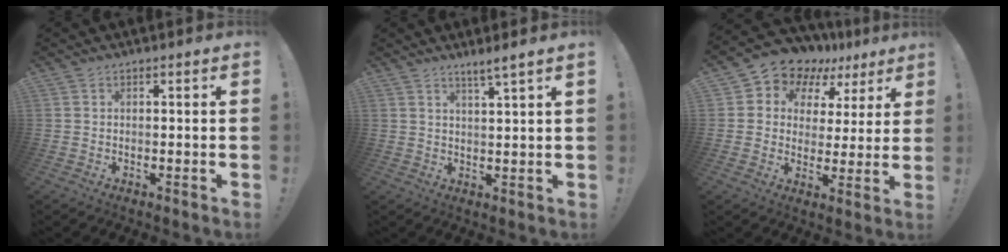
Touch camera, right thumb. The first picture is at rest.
{"total": 4.0, "force": [3.0, -0.8, 2.4], "torque": [-0.042, -0.019, 0.049]}
{"total": 8.6, "force": [6.5, 5.3, 2.0], "torque": [-0.045, -0.058, 0.120]}